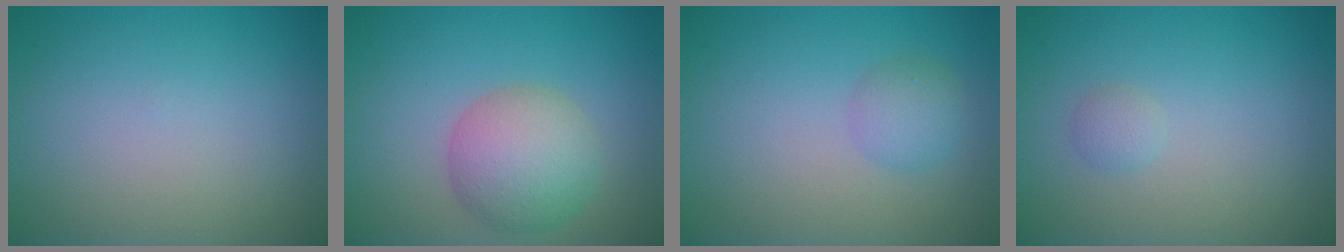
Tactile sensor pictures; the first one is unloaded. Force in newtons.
{"total": 5.2, "press": 5.2, "slide": 0.3}
{"total": 1.9, "press": 1.9, "slide": 0.0}
{"total": 0.9, "press": 0.9, "slide": 0.0}